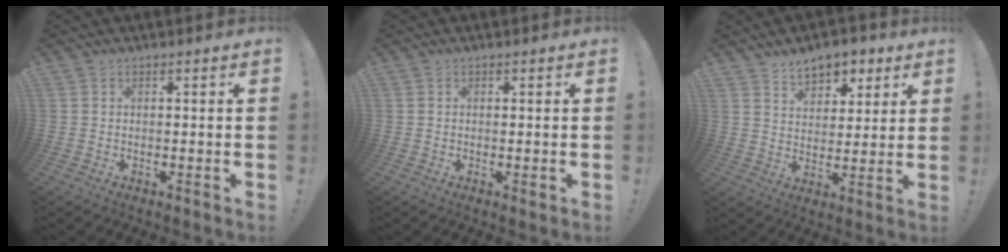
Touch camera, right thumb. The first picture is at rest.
{"total": 0.6, "force": [0.1, 0.2, 0.6], "torque": [-0.009, -0.001, 0.002]}
{"total": 8.8, "force": [6.1, 5.4, 3.2], "torque": [-0.039, -0.038, 0.115]}